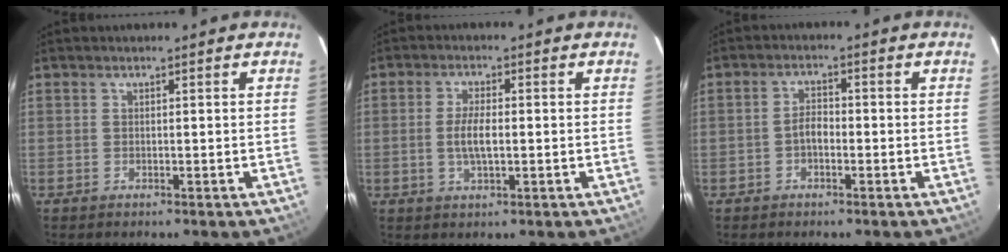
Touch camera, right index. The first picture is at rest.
{"total": 4.4, "force": [-0.4, 1.4, 4.2], "torque": [-0.082, 0.000, -0.006]}
{"total": 2.5, "force": [-1.1, 1.3, 1.7], "torque": [-0.034, 0.008, -0.022]}